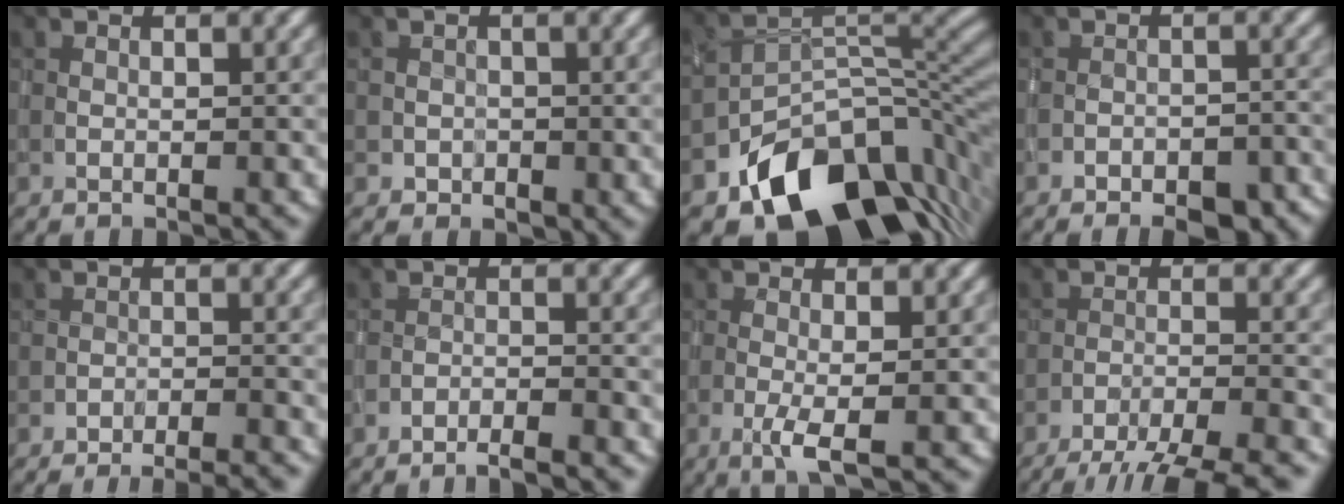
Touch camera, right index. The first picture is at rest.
{"total": 1.3, "force": [-0.1, 1.3, 0.1], "torque": [0.003, -0.005, -0.002]}
{"total": 12.4, "force": [-7.6, 7.2, 6.6], "torque": [-0.091, -0.003, -0.137]}
{"total": 7.2, "force": [-5.8, 3.0, 2.9], "torque": [-0.025, 0.001, -0.066]}
{"total": 5.6, "force": [-5.2, 1.1, 1.5], "torque": [-0.010, 0.009, -0.064]}
{"total": 3.2, "force": [-3.0, 0.3, 1.1], "torque": [-0.012, 0.007, -0.047]}
{"total": 2.4, "force": [-0.9, 0.3, 2.3], "torque": [-0.046, -0.003, -0.020]}
{"total": 9.7, "force": [-8.5, 1.9, 4.2], "torque": [-0.057, -0.006, -0.114]}